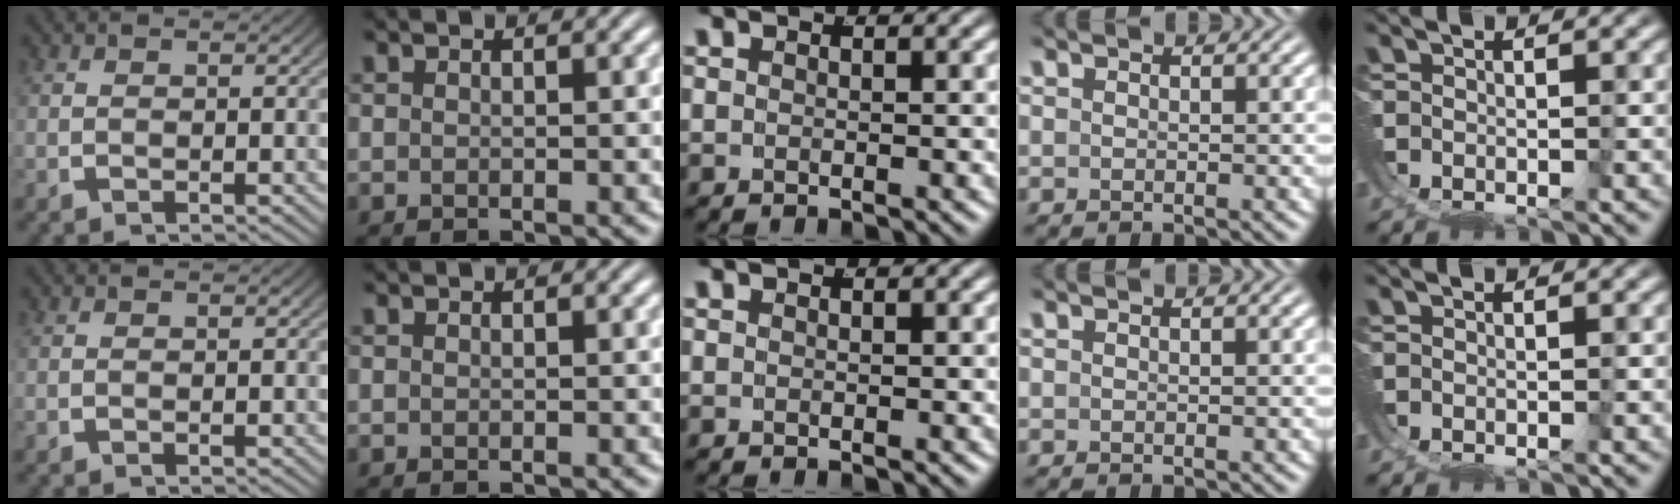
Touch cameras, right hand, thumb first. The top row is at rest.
{}